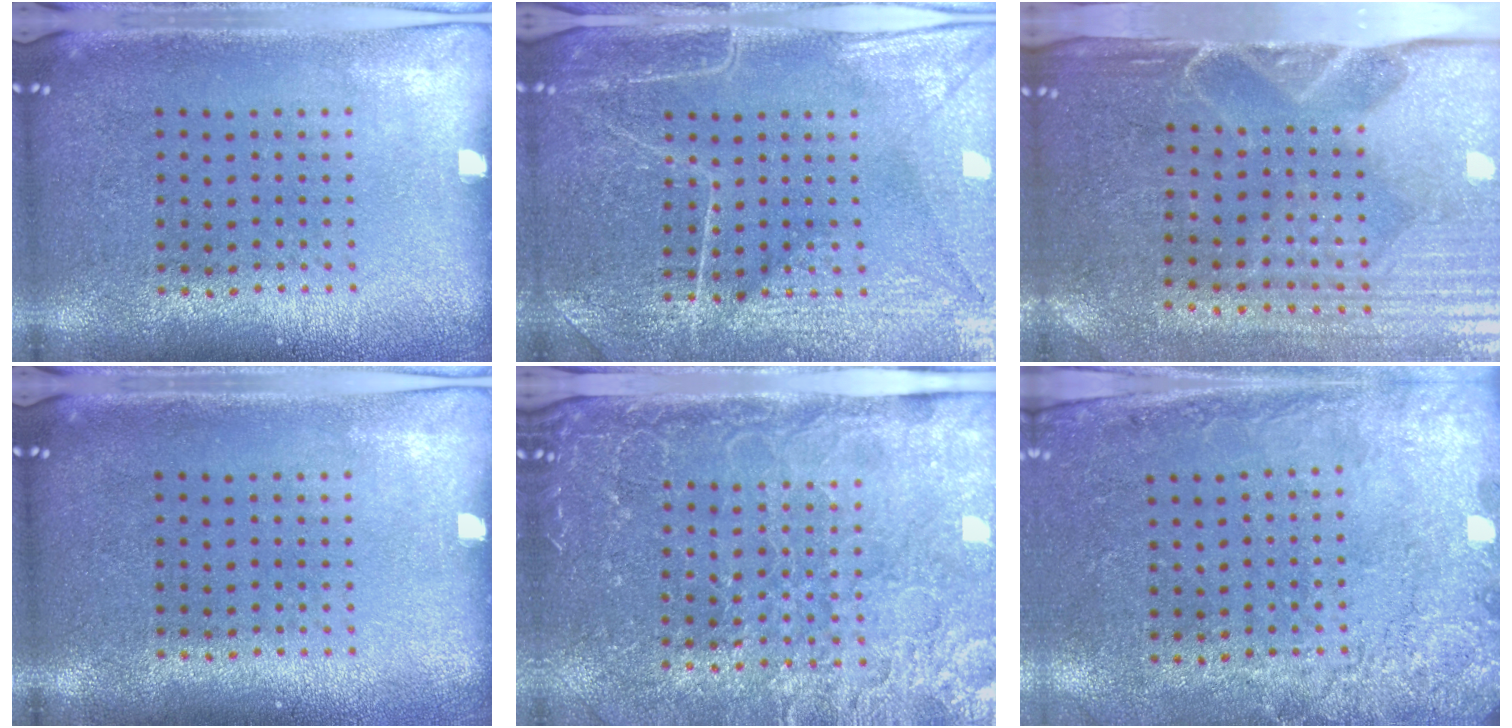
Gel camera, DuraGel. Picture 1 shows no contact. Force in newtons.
{"total": 4.5, "press": 4.2, "slide": 1.5}
{"total": 4.7, "press": 4.1, "slide": 2.4}
{"total": 0.0}
{"total": 4.2, "press": 3.8, "slide": 1.8}
{"total": 2.7, "press": 2.0, "slide": 1.8}